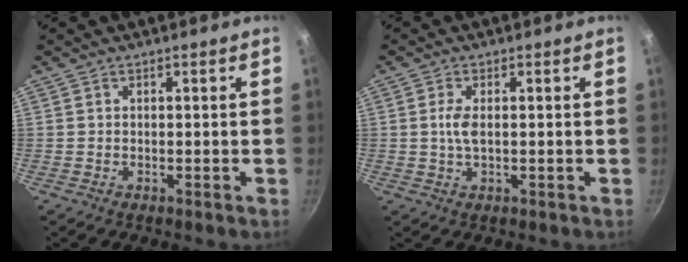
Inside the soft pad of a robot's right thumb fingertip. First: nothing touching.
{"total": 3.0, "force": [0.2, 1.2, 2.8], "torque": [-0.063, 0.002, 0.002]}